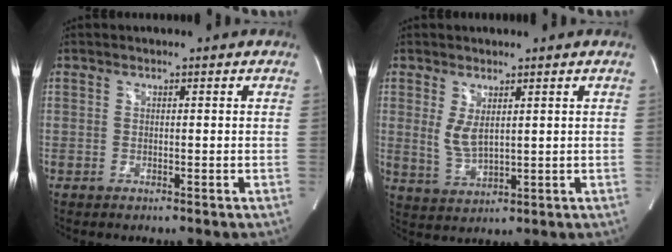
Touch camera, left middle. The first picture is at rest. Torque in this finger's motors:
{"motor_torque": [1.78, -0.36, 0.42, 0.05]}